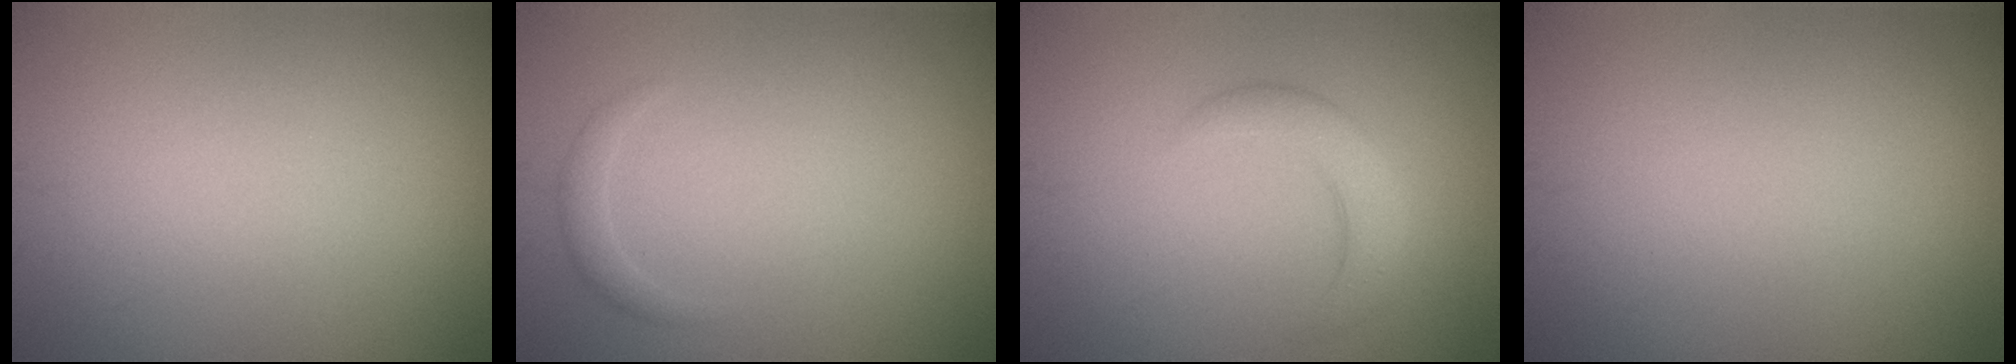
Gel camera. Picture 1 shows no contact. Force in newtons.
{"total": 0.9, "press": 0.9, "slide": 0.0}
{"total": 3.0, "press": 3.0, "slide": 0.2}
{"total": 0.0}